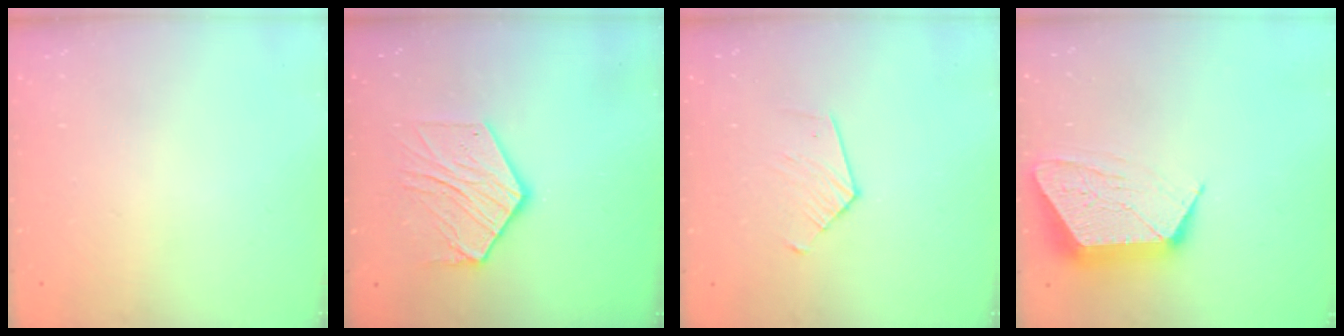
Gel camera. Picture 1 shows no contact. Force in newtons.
{"total": 13.7, "press": 13.7, "slide": 0.7}
{"total": 5.6, "press": 5.5, "slide": 0.6}
{"total": 12.6, "press": 12.6, "slide": 0.8}